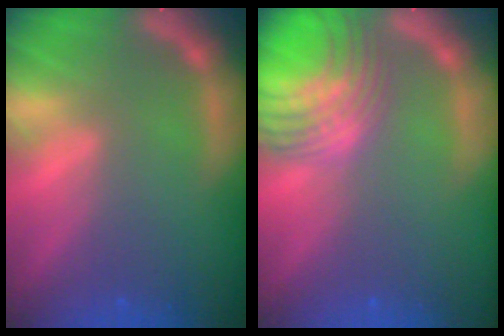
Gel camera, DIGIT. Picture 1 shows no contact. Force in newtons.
{"total": 10.1}